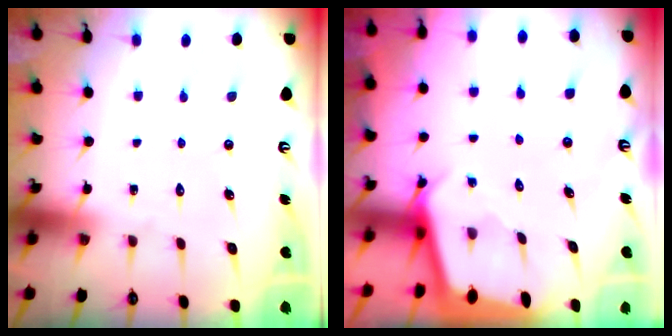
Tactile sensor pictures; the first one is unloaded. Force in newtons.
{"total": 2.5, "press": 2.5, "slide": 0.1}